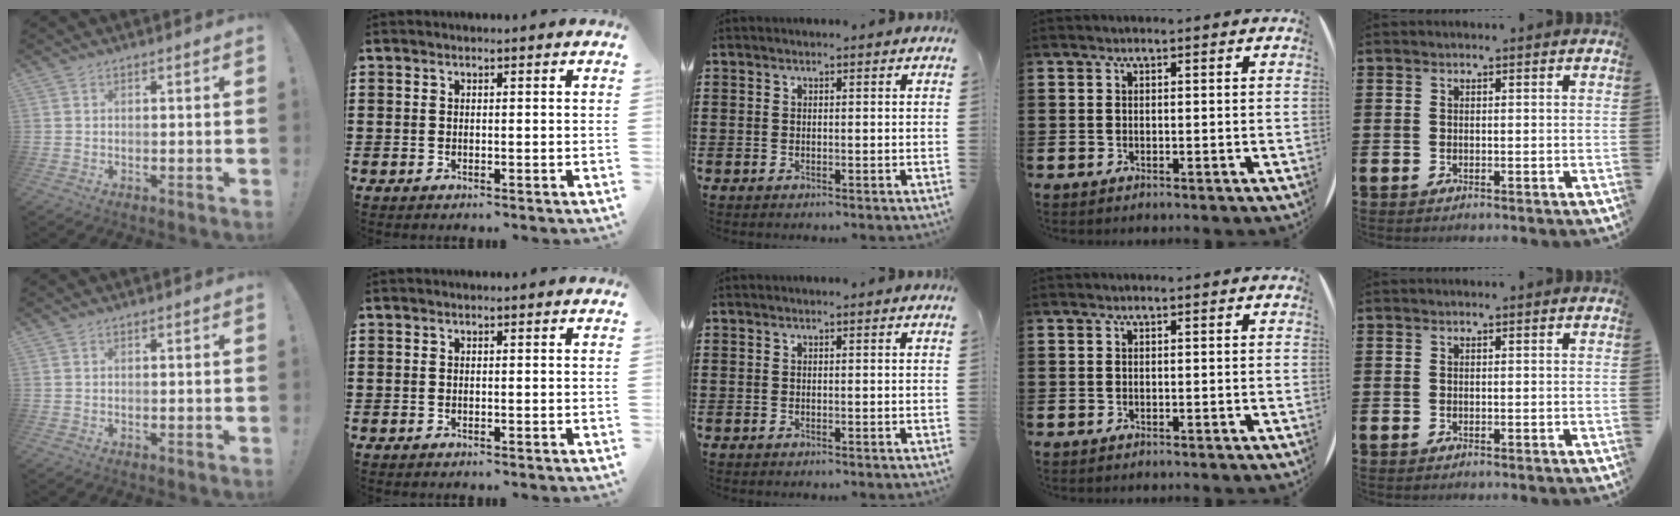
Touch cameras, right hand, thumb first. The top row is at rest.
{}